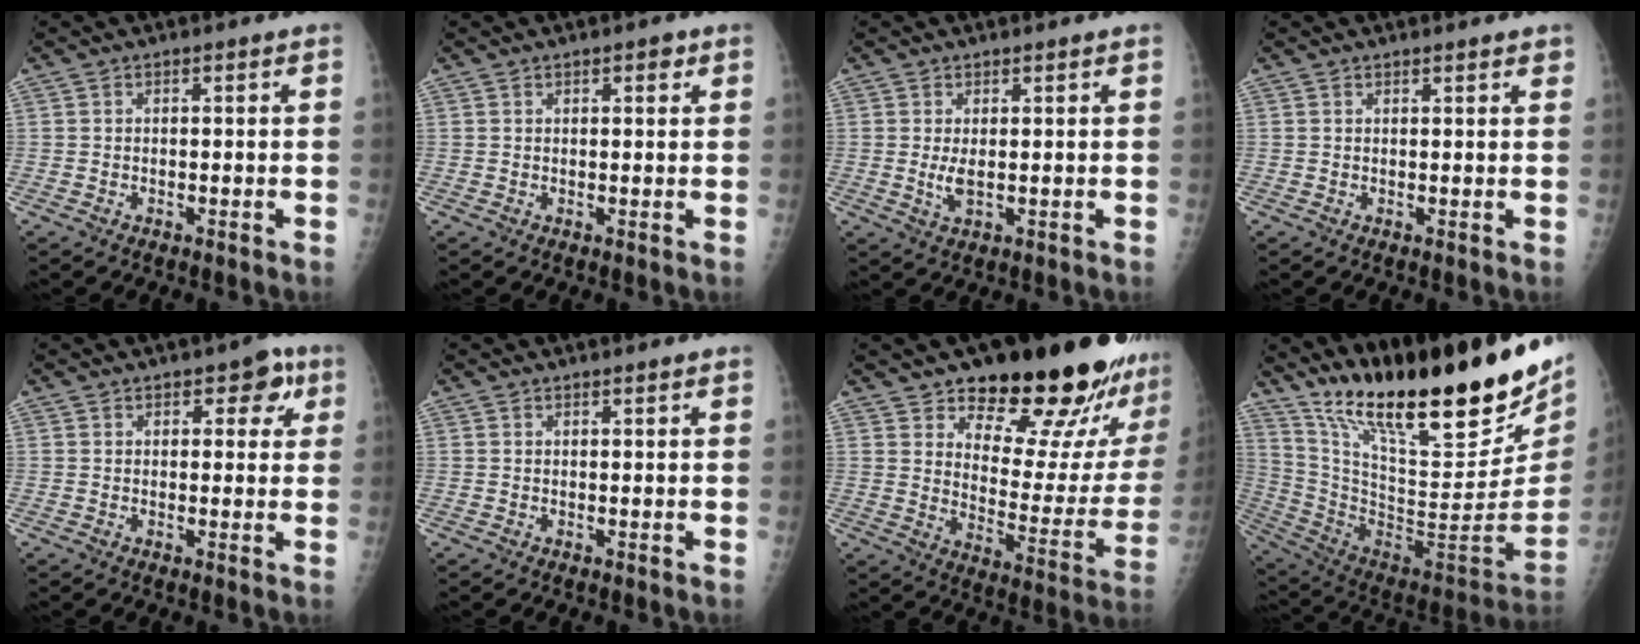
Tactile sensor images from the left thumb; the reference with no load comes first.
{"total": 1.8, "force": [1.0, 0.8, 1.2], "torque": [-0.008, -0.003, 0.012]}
{"total": 2.8, "force": [0.6, 1.1, 2.5], "torque": [-0.047, -0.009, 0.016]}
{"total": 2.0, "force": [1.7, 0.5, 1.0], "torque": [-0.004, -0.001, 0.019]}
{"total": 5.0, "force": [2.4, 3.0, 3.3], "torque": [-0.004, -0.004, 0.022]}
{"total": 0.8, "force": [0.7, 0.1, 0.3], "torque": [-0.004, -0.003, 0.011]}
{"total": 23.8, "force": [18.3, 7.8, 13.1], "torque": [-0.134, -0.120, 0.244]}
{"total": 34.3, "force": [22.1, 9.5, 24.5], "torque": [-0.352, -0.086, 0.361]}